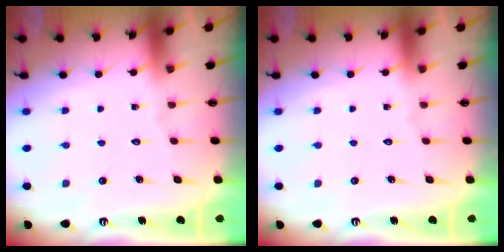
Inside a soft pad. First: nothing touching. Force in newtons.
{"total": 0.0}